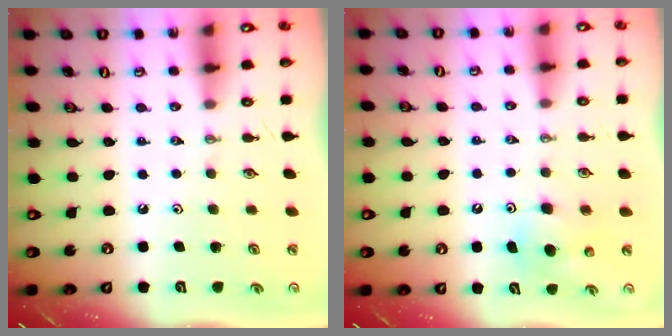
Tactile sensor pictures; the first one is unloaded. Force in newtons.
{"total": 6.3, "press": 6.2, "slide": 1.2}